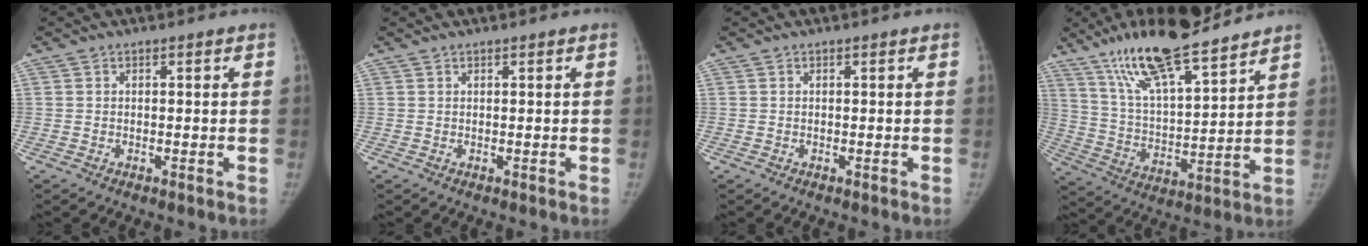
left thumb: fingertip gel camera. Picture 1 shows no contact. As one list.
[{"total": 0.0}, {"total": 0.0}, {"total": 19.0, "force": [14.2, 4.4, 11.9], "torque": [-0.183, -0.058, 0.254]}]